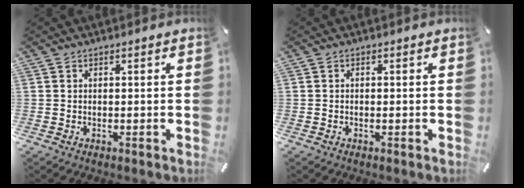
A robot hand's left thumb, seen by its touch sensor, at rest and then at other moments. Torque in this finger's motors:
{"motor_torque": [-0.28, -0.30, -0.02, 0.17, -0.02]}